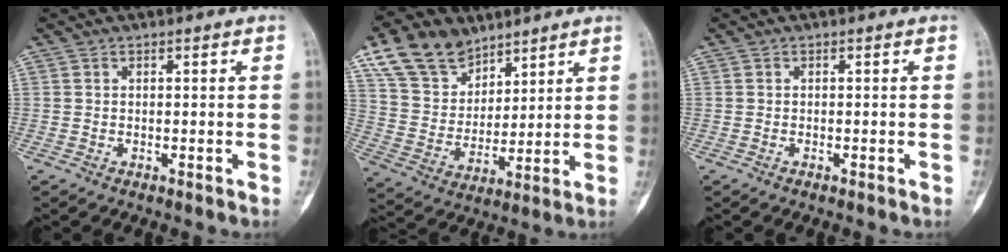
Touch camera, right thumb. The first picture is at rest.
{"total": 13.7, "force": [9.4, 8.7, 4.9], "torque": [-0.064, -0.032, 0.188]}
{"total": 0.6, "force": [-0.5, 0.3, 0.3], "torque": [-0.002, 0.001, -0.010]}